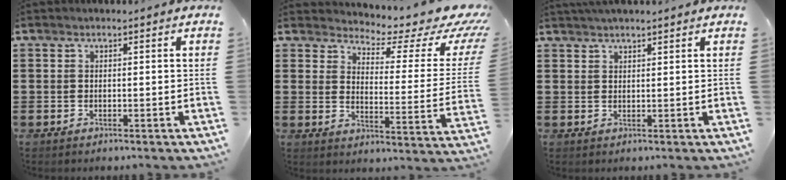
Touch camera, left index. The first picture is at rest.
{"total": 5.7, "force": [4.7, 1.6, 2.9], "torque": [-0.056, -0.042, 0.076]}
{"total": 1.6, "force": [1.5, 0.0, 0.4], "torque": [-0.010, 0.001, 0.029]}